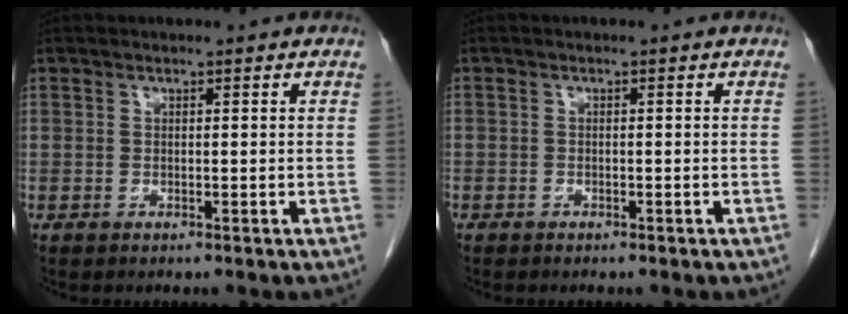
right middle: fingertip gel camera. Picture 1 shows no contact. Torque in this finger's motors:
{"motor_torque": [0.91, -1.10, -0.50, -0.21]}